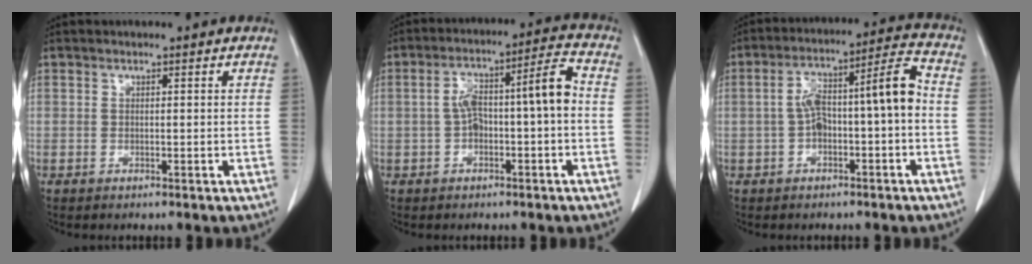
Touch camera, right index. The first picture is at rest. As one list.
[{"total": 8.8, "force": [-0.7, 1.6, 8.6], "torque": [-0.150, 0.042, -0.009]}, {"total": 10.1, "force": [-1.0, 1.9, 9.9], "torque": [-0.170, 0.047, -0.013]}]